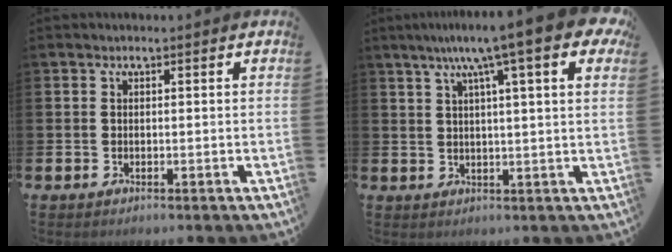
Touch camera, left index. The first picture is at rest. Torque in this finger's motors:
{"motor_torque": [2.14, 0.00, 1.05, 0.21]}